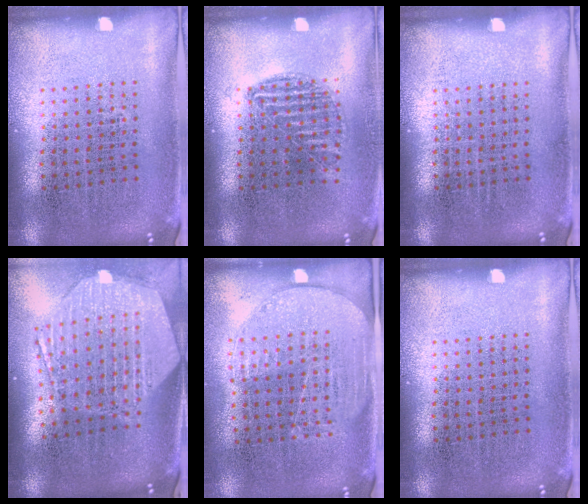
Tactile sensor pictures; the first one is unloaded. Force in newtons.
{"total": 0.9, "press": 0.8, "slide": 0.3}
{"total": 0.0}
{"total": 2.9, "press": 2.3, "slide": 1.8}
{"total": 1.7, "press": 1.4, "slide": 0.8}
{"total": 0.0}